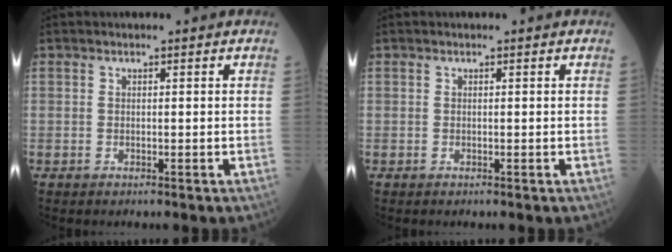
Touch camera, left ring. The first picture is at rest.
{"total": 0.0}